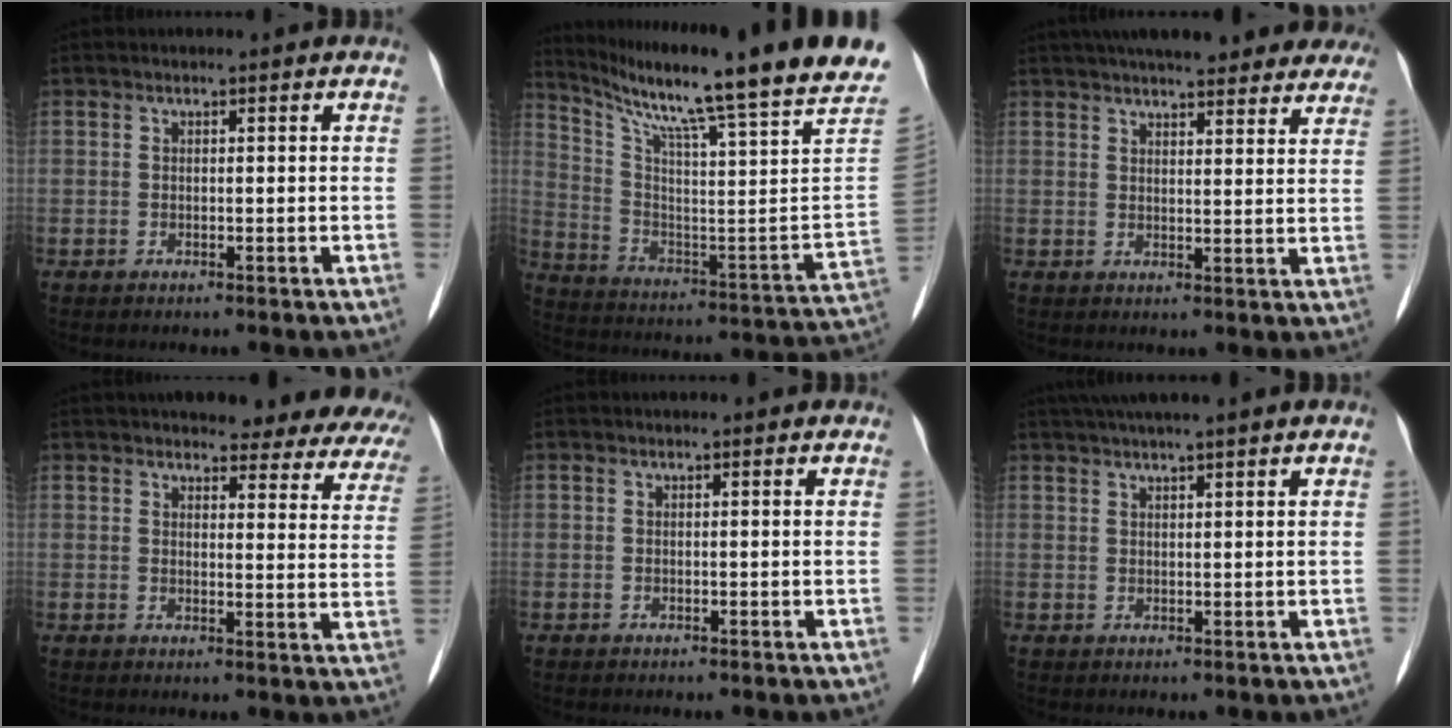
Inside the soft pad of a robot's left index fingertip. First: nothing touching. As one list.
[{"total": 25.7, "force": [20.2, -1.2, 15.8], "torque": [-0.268, -0.064, 0.291]}, {"total": 22.5, "force": [19.4, 5.2, 10.1], "torque": [-0.146, 0.027, 0.238]}, {"total": 20.8, "force": [18.8, 4.7, 7.6], "torque": [-0.071, -0.037, 0.198]}, {"total": 0.9, "force": [0.8, 0.3, 0.5], "torque": [-0.010, 0.009, 0.008]}, {"total": 7.1, "force": [5.9, -0.6, 4.0], "torque": [-0.064, 0.036, 0.089]}]